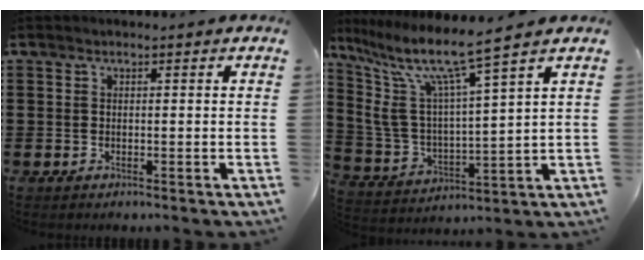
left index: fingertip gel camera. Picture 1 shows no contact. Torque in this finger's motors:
{"motor_torque": [0.97, -1.16, 0.65, 0.21]}